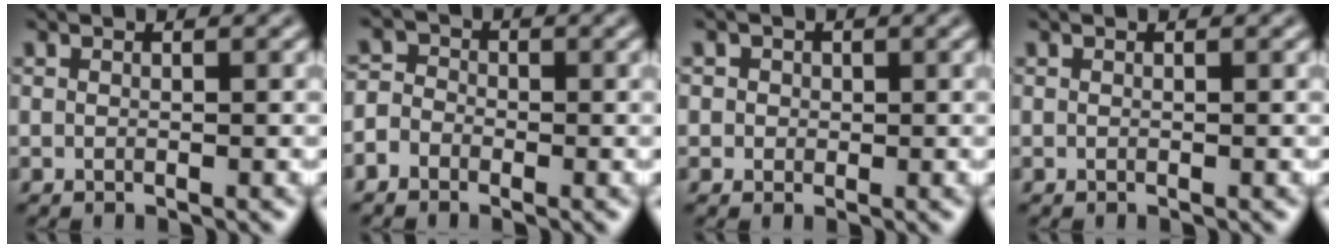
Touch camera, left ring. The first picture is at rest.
{"total": 2.7, "force": [-1.5, 2.1, 0.8], "torque": [-0.003, 0.006, -0.036]}
{"total": 1.9, "force": [0.7, 1.7, 0.6], "torque": [0.008, 0.006, 0.005]}
{"total": 0.0}